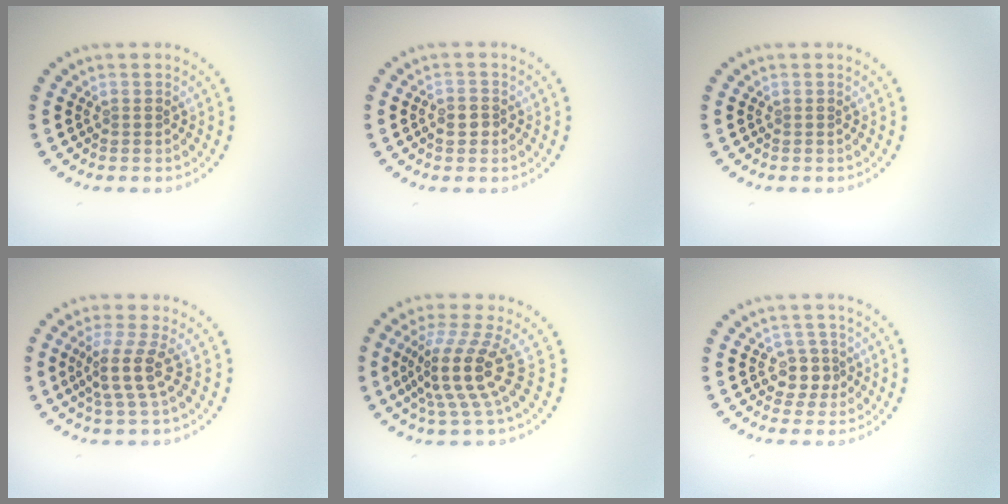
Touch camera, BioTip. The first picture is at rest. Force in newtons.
{"total": 1.2, "press": 1.2, "slide": 0.2}
{"total": 0.0}
{"total": 3.3, "press": 2.4, "slide": 2.2}
{"total": 5.0, "press": 3.6, "slide": 3.6}
{"total": 2.5, "press": 2.1, "slide": 1.3}